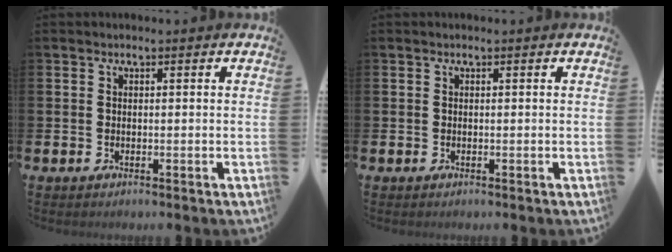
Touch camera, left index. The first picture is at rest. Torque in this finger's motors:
{"motor_torque": [-0.01, 0.01, 0.00, 0.00]}